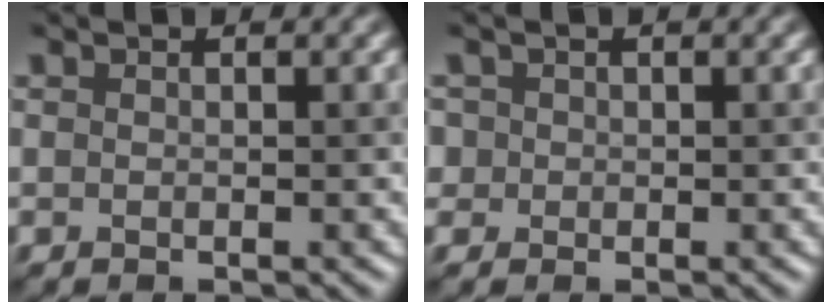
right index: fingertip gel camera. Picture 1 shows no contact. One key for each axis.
{"total": 1.9, "fx": 0.5, "fy": 1.7, "fz": 0.5, "tx": -0.007, "ty": 0.009, "tz": 0.008}